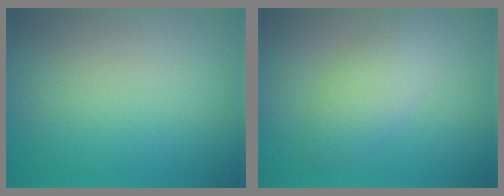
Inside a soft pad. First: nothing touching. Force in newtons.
{"total": 3.3, "press": 3.3, "slide": 0.2}